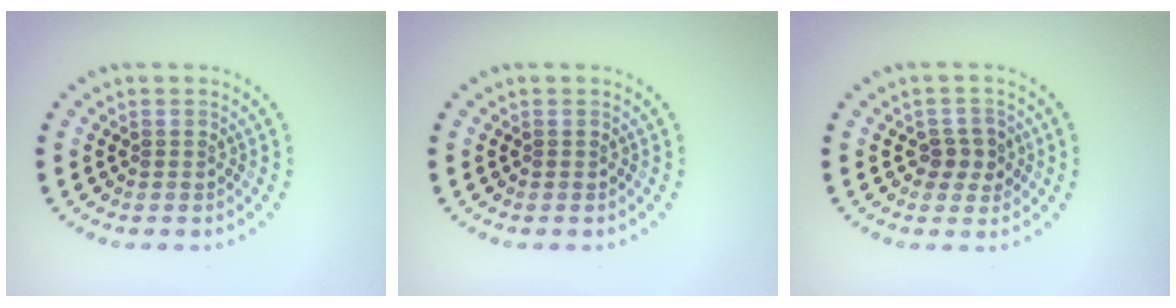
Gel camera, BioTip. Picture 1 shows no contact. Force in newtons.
{"total": 0.0}
{"total": 2.0, "press": 2.0, "slide": 0.6}